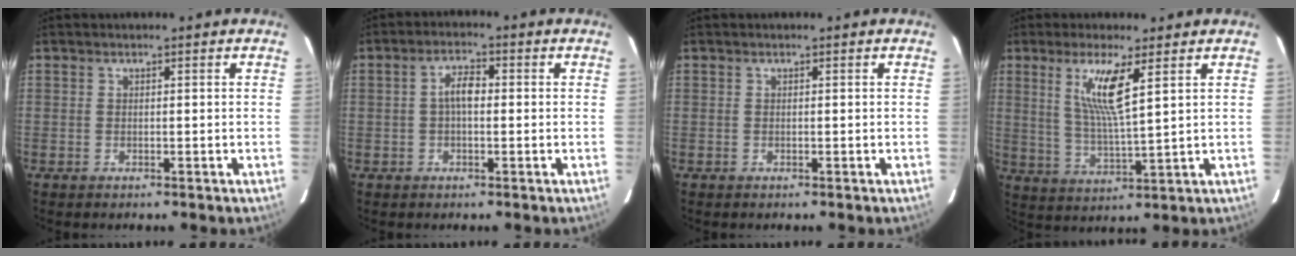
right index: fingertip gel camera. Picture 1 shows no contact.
{"total": 3.7, "force": [-0.1, 1.7, 3.2], "torque": [-0.062, 0.013, -0.002]}
{"total": 0.0}
{"total": 8.6, "force": [4.0, 0.5, 7.6], "torque": [-0.147, -0.012, 0.079]}